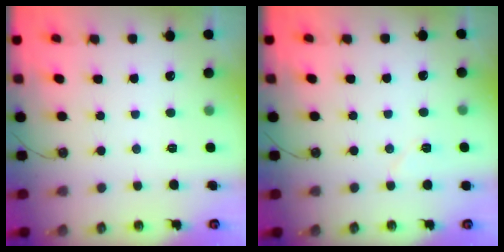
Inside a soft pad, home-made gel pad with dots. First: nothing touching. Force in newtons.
{"total": 4.7, "press": 4.7, "slide": 0.3}